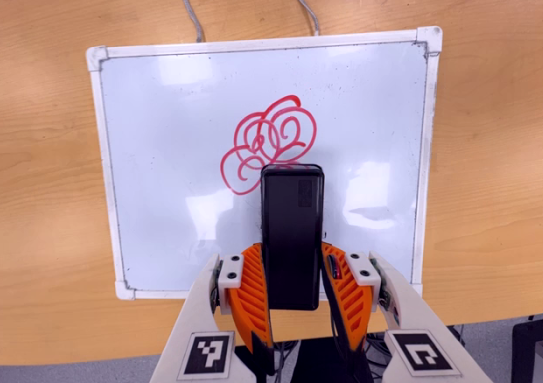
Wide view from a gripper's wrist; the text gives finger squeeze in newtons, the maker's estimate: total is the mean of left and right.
{"total": 4.9, "left": 3.4, "right": 6.4}